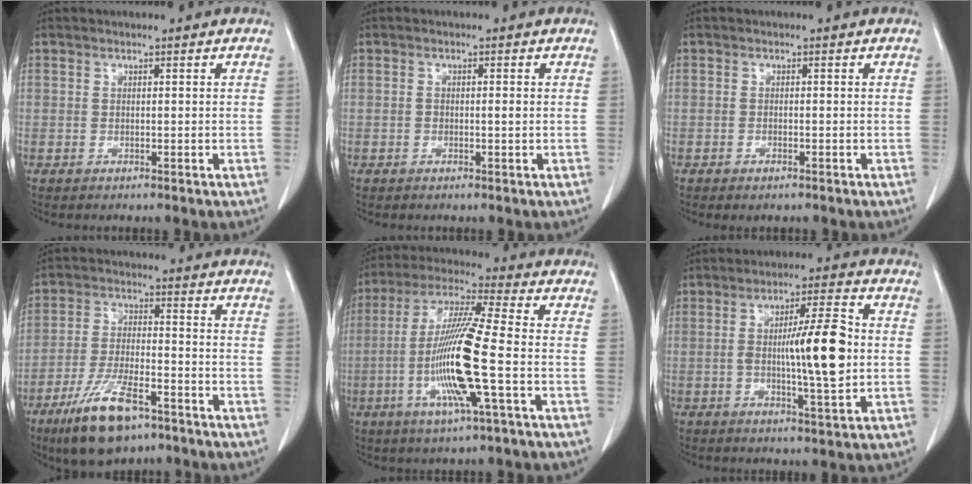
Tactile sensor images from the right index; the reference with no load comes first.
{"total": 1.0, "force": [-0.1, 0.4, 0.9], "torque": [-0.014, 0.001, -0.001]}
{"total": 1.0, "force": [-0.6, 0.3, 0.7], "torque": [-0.015, -0.002, -0.004]}
{"total": 11.6, "force": [-7.4, 3.4, 8.3], "torque": [-0.169, -0.016, -0.129]}
{"total": 14.7, "force": [-3.3, 0.0, 14.3], "torque": [-0.293, -0.010, -0.072]}
{"total": 11.0, "force": [-0.3, 1.5, 10.9], "torque": [-0.176, 0.006, -0.006]}